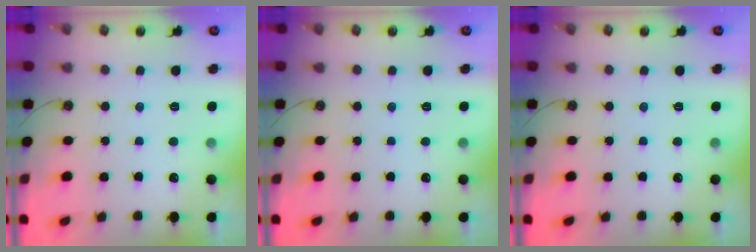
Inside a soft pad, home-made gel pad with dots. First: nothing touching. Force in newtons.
{"total": 0.0}
{"total": 0.0}